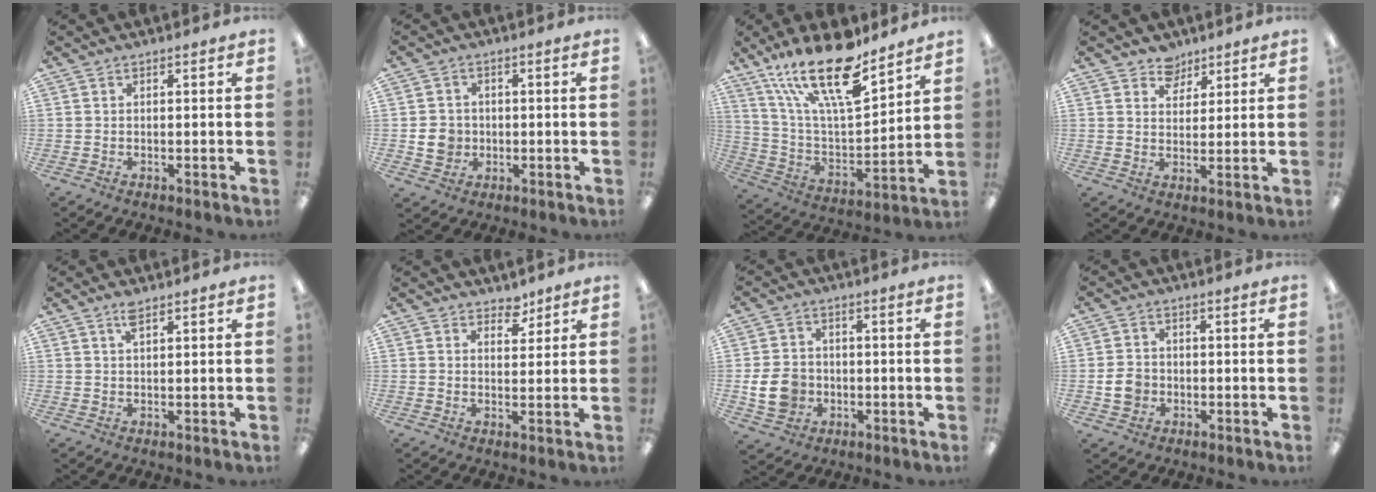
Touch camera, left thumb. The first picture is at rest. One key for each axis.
{"total": 5.5, "fx": -0.8, "fy": 5.1, "fz": 1.9, "tx": -0.035, "ty": 0.009, "tz": -0.013}
{"total": 23.1, "fx": 16.0, "fy": 7.5, "fz": 14.9, "tx": -0.271, "ty": -0.098, "tz": 0.273}
{"total": 5.5, "fx": 4.2, "fy": 3.4, "fz": 0.3, "tx": -0.002, "ty": -0.023, "tz": 0.076}
{"total": 2.8, "fx": 1.9, "fy": 0.9, "fz": 1.8, "tx": -0.032, "ty": -0.001, "tz": 0.033}
{"total": 3.9, "fx": 3.2, "fy": 2.1, "fz": 0.8, "tx": 0.002, "ty": -0.021, "tz": 0.056}
{"total": 8.8, "fx": -1.9, "fy": 7.3, "fz": 4.6, "tx": -0.104, "ty": 0.014, "tz": -0.033}
{"total": 5.0, "fx": -1.1, "fy": 4.2, "fz": 2.4, "tx": -0.047, "ty": 0.007, "tz": -0.019}